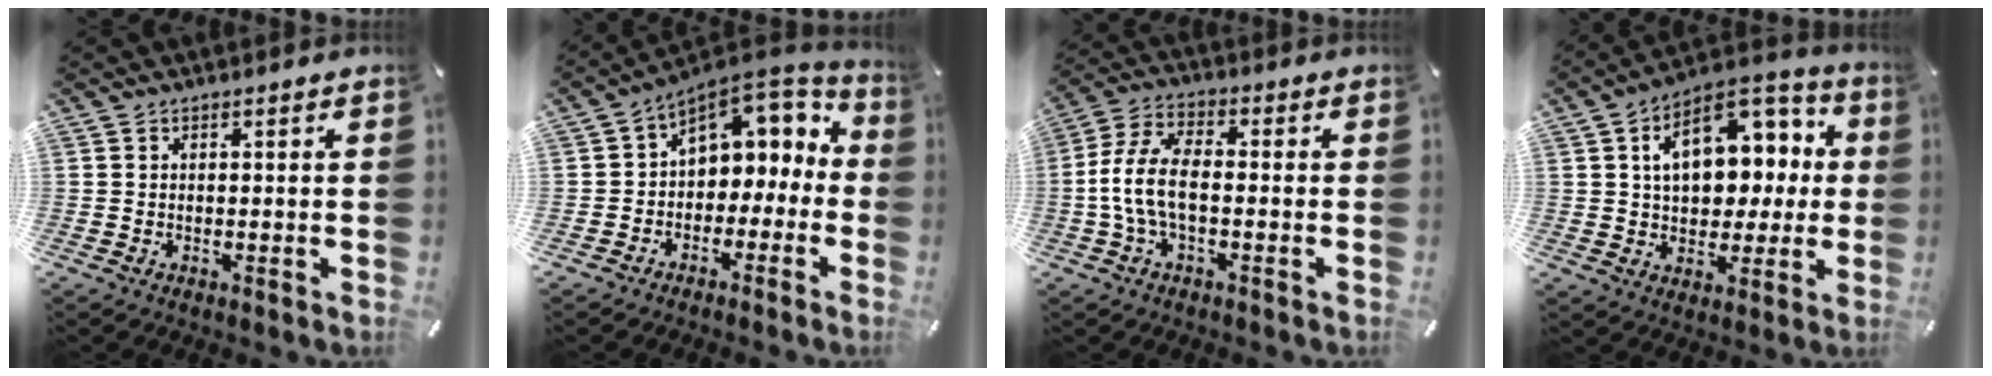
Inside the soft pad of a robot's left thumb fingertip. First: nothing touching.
{"total": 7.7, "force": [2.5, 6.4, 3.3], "torque": [-0.054, -0.019, 0.049]}
{"total": 9.8, "force": [-2.0, 5.0, 8.2], "torque": [-0.173, 0.004, -0.037]}
{"total": 16.0, "force": [4.1, 11.2, 10.7], "torque": [-0.153, -0.010, 0.075]}